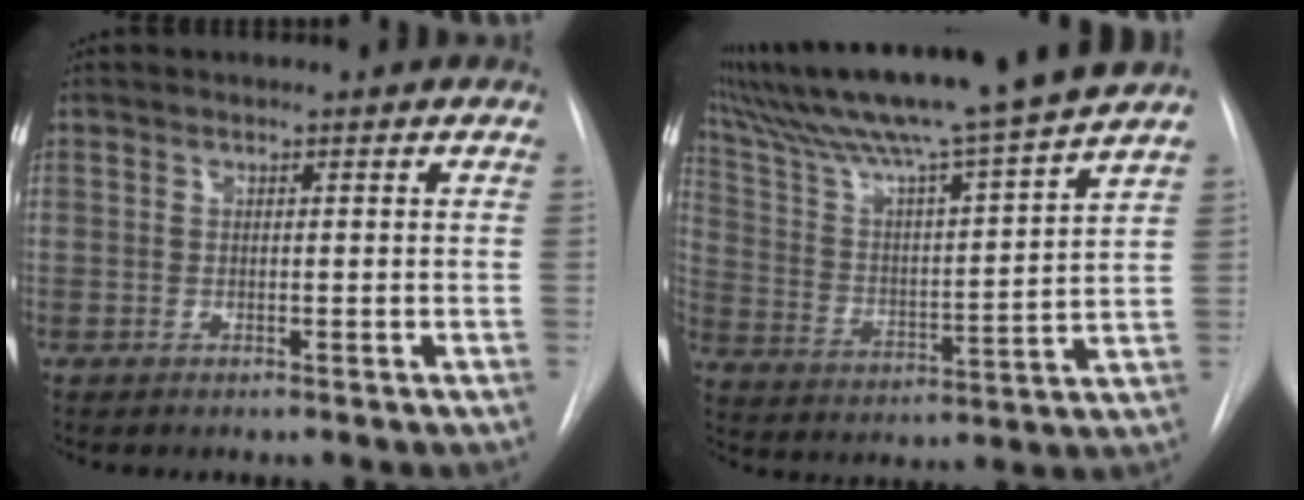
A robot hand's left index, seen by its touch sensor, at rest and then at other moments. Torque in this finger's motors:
{"motor_torque": [0.89, -1.24, 0.99, 0.21]}